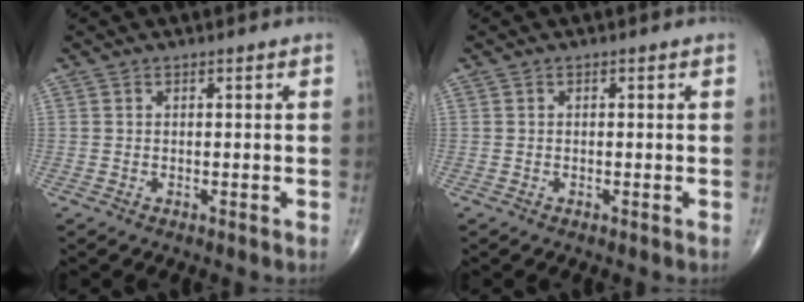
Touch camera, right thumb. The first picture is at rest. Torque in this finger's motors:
{"motor_torque": [0.27, -0.51, -0.05, 0.06, -0.01]}